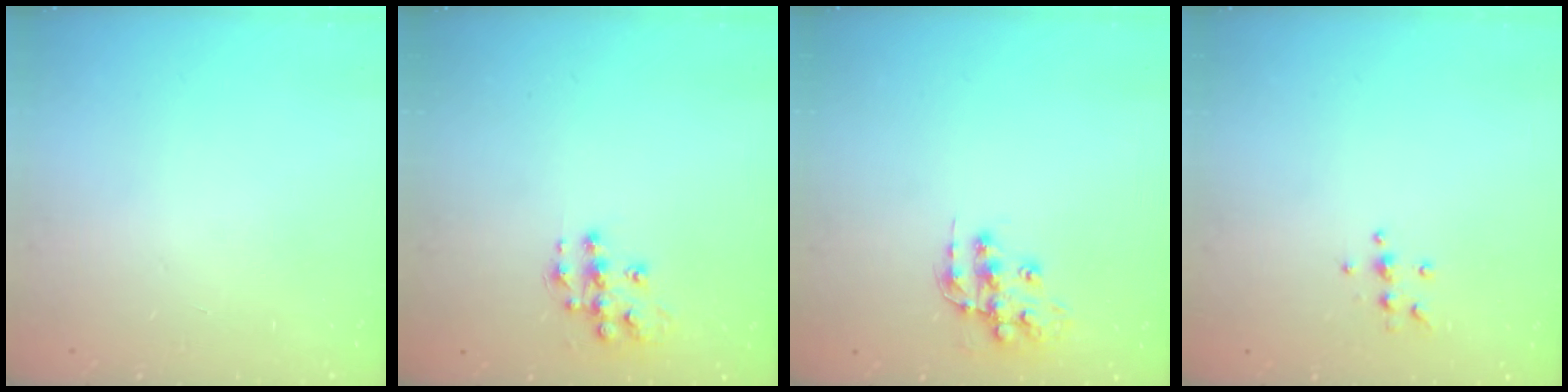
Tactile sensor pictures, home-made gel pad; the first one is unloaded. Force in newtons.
{"total": 11.4, "press": 11.4, "slide": 0.8}
{"total": 13.0, "press": 13.0, "slide": 1.0}
{"total": 5.0, "press": 4.9, "slide": 0.5}